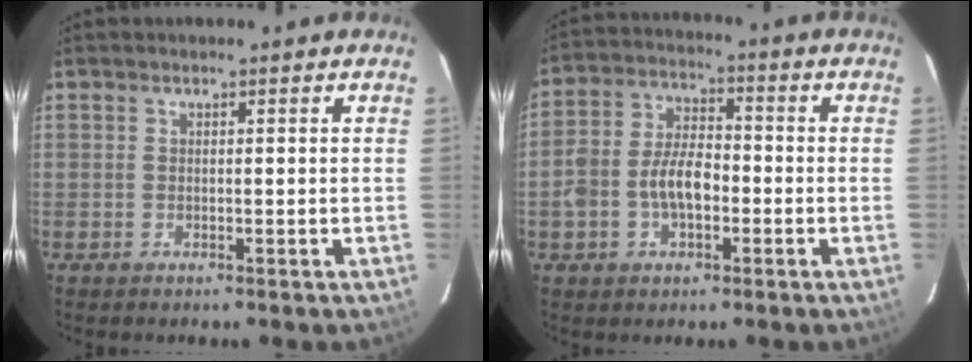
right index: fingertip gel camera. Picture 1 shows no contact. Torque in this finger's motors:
{"motor_torque": [0.32, -0.11, 0.26, 0.12]}